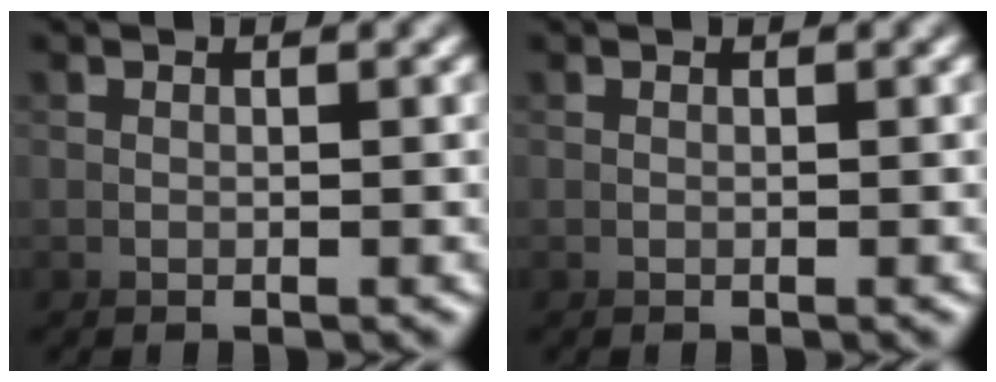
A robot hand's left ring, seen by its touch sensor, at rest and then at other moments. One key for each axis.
{"total": 0.0}